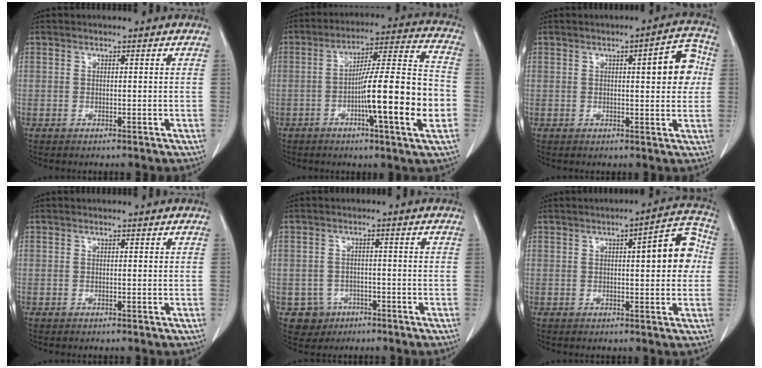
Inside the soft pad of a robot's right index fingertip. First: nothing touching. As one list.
[{"total": 16.6, "force": [-4.3, 0.4, 16.0], "torque": [-0.248, 0.005, -0.068]}, {"total": 7.3, "force": [1.4, 1.9, 6.9], "torque": [-0.079, 0.017, 0.015]}, {"total": 0.0}, {"total": 4.2, "force": [-1.8, 3.8, 0.0], "torque": [0.006, 0.013, -0.021]}, {"total": 8.7, "force": [1.3, 2.2, 8.3], "torque": [-0.100, 0.025, 0.015]}]